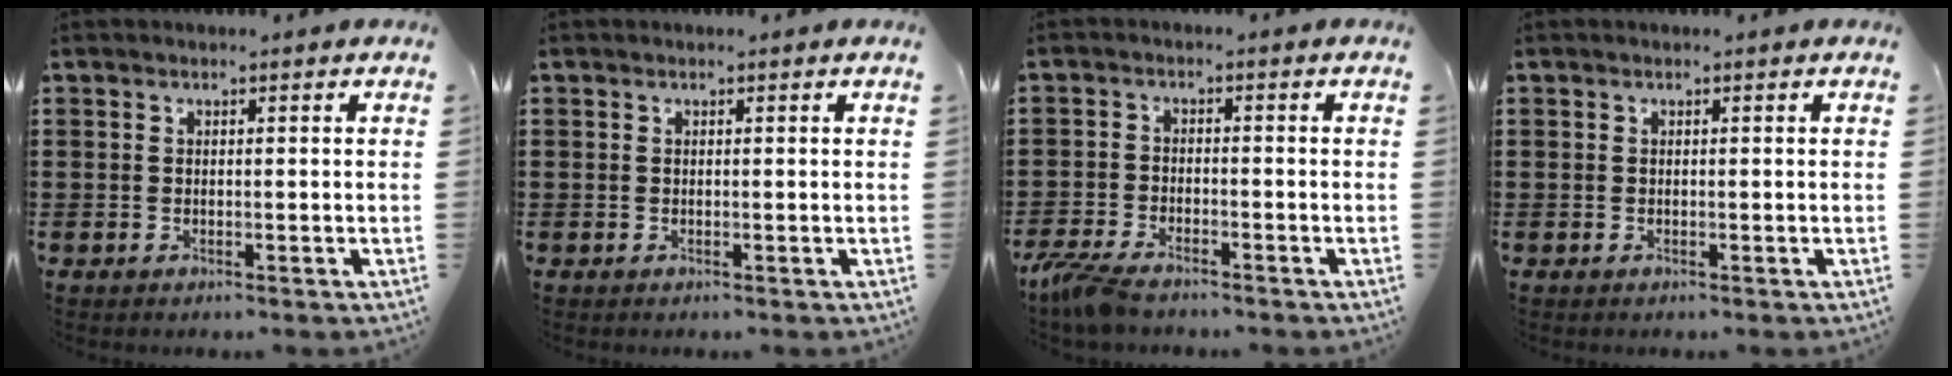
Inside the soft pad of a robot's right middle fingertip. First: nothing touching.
{"total": 0.0}
{"total": 4.1, "force": [-3.6, 0.8, 1.8], "torque": [-0.060, -0.009, -0.078]}
{"total": 0.0}